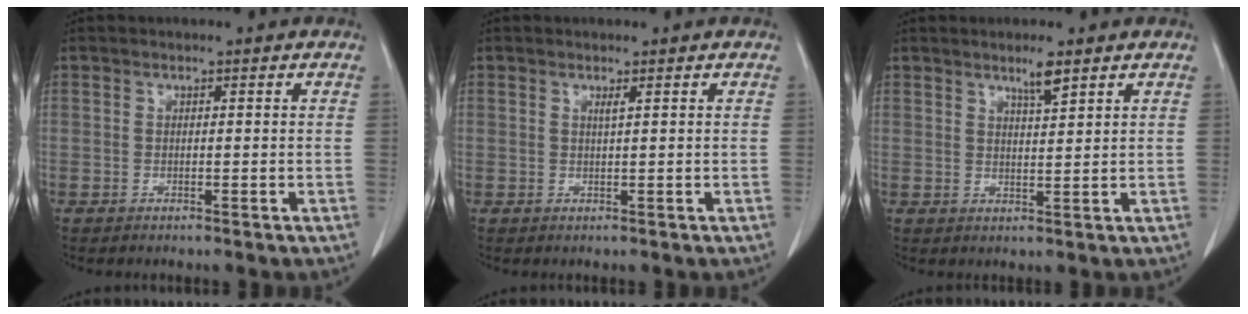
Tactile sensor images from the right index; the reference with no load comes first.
{"total": 0.7, "force": [0.4, -0.2, 0.5], "torque": [-0.017, -0.004, 0.010]}
{"total": 2.9, "force": [2.1, 0.0, 2.0], "torque": [-0.038, -0.003, 0.038]}